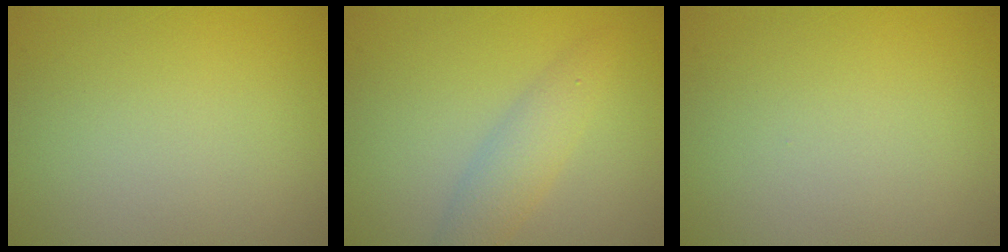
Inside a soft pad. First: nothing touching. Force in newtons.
{"total": 2.8, "press": 2.8, "slide": 0.1}
{"total": 0.0}